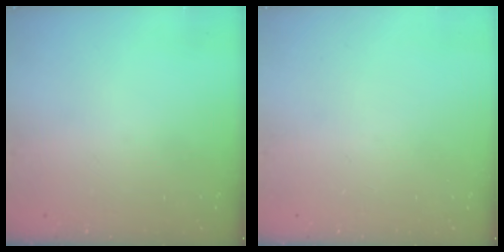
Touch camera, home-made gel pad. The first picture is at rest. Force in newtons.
{"total": 0.0}